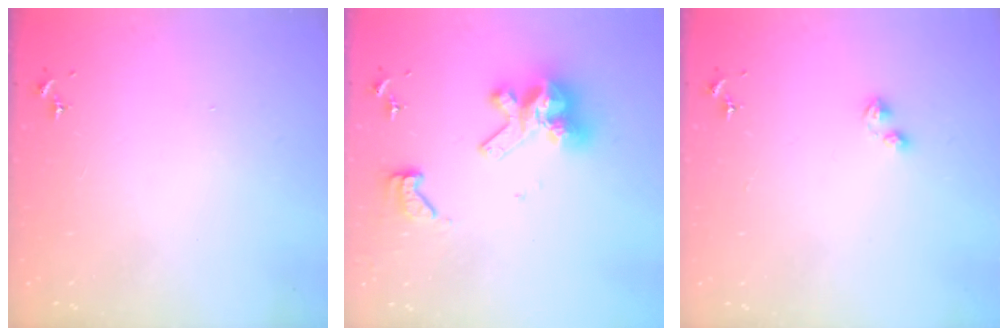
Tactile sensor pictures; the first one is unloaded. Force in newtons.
{"total": 14.5, "press": 14.4, "slide": 1.8}
{"total": 5.2, "press": 5.1, "slide": 0.4}